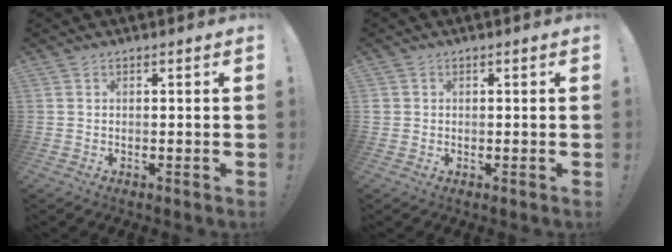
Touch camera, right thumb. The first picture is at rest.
{"total": 1.3, "force": [0.3, 1.3, 0.2], "torque": [-0.005, 0.003, 0.006]}